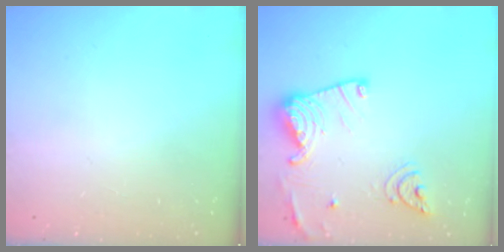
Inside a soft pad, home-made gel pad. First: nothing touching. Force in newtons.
{"total": 17.0, "press": 16.9, "slide": 1.7}